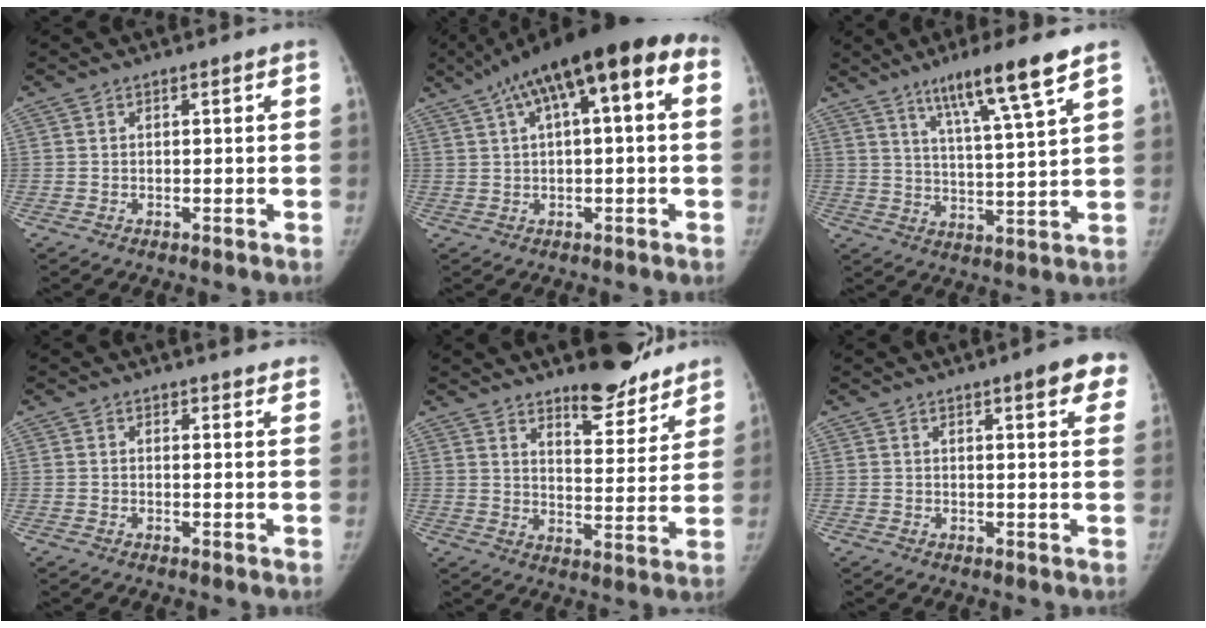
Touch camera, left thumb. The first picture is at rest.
{"total": 18.5, "force": [6.5, 5.7, 16.3], "torque": [-0.255, 0.051, 0.097]}
{"total": 12.7, "force": [7.9, 0.5, 10.0], "torque": [-0.167, -0.037, 0.132]}
{"total": 7.0, "force": [6.2, 1.6, 2.8], "torque": [-0.010, -0.020, 0.065]}
{"total": 14.1, "force": [11.5, 4.6, 6.7], "torque": [-0.045, -0.090, 0.165]}
{"total": 7.9, "force": [4.6, 1.8, 6.1], "torque": [-0.049, -0.012, 0.052]}